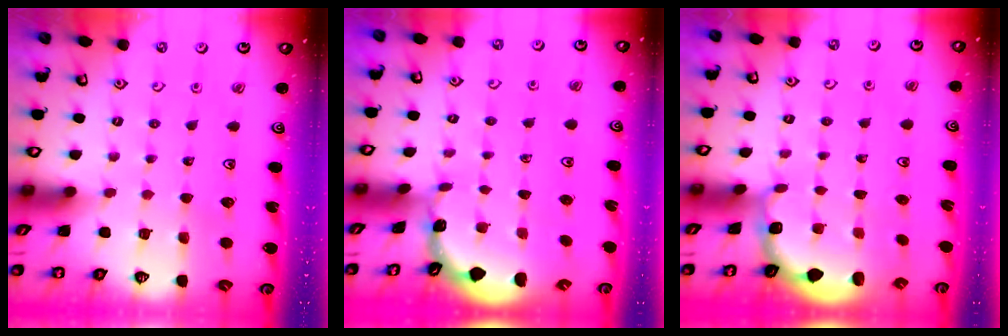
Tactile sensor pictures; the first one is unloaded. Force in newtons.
{"total": 0.5, "press": 0.5, "slide": 0.2}
{"total": 1.8, "press": 1.7, "slide": 0.7}